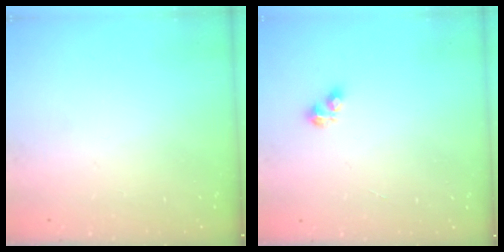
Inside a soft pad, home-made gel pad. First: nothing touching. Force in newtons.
{"total": 3.0, "press": 2.9, "slide": 0.5}